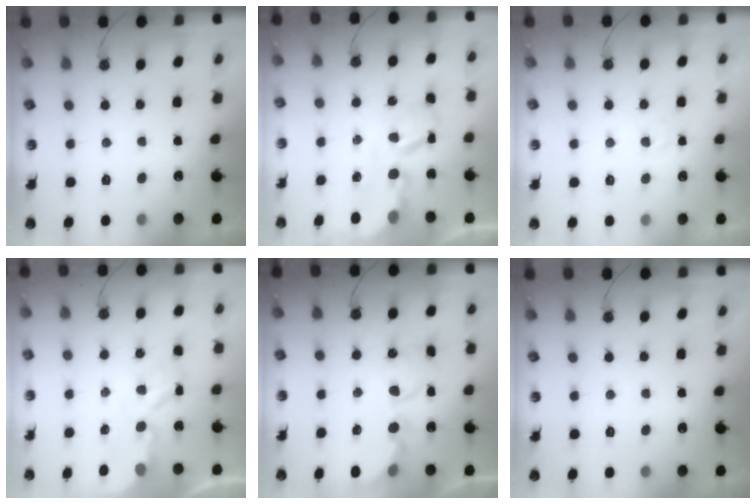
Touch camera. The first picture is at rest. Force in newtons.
{"total": 6.2, "press": 6.2, "slide": 0.5}
{"total": 2.7, "press": 2.6, "slide": 0.4}
{"total": 4.4, "press": 4.3, "slide": 0.7}
{"total": 6.7, "press": 6.7, "slide": 0.2}
{"total": 0.0}